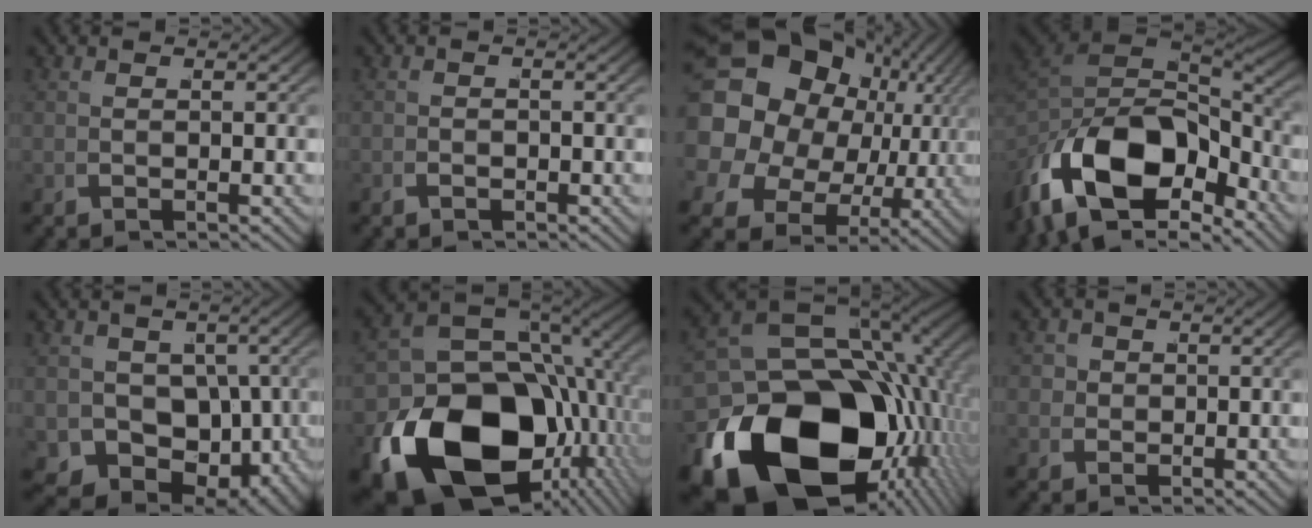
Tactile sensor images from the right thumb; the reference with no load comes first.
{"total": 0.8, "force": [-0.7, 0.4, 0.0], "torque": [0.006, 0.002, -0.017]}
{"total": 20.8, "force": [0.9, 15.7, 13.6], "torque": [-0.255, -0.031, 0.012]}
{"total": 15.4, "force": [-4.4, 8.7, 11.9], "torque": [-0.239, -0.050, -0.035]}
{"total": 14.6, "force": [-4.3, 11.2, 8.2], "torque": [-0.164, -0.076, -0.052]}
{"total": 20.0, "force": [-5.6, 11.9, 15.1], "torque": [-0.271, -0.052, -0.067]}
{"total": 25.0, "force": [-6.4, 14.7, 19.2], "torque": [-0.333, -0.073, -0.072]}
{"total": 4.1, "force": [0.2, 3.6, 1.9], "torque": [-0.037, -0.013, 0.011]}